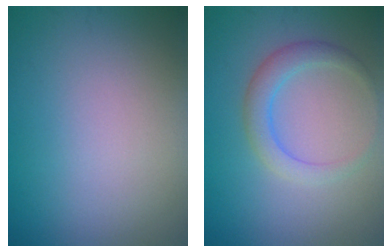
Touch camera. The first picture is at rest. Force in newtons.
{"total": 2.8, "press": 2.8, "slide": 0.0}